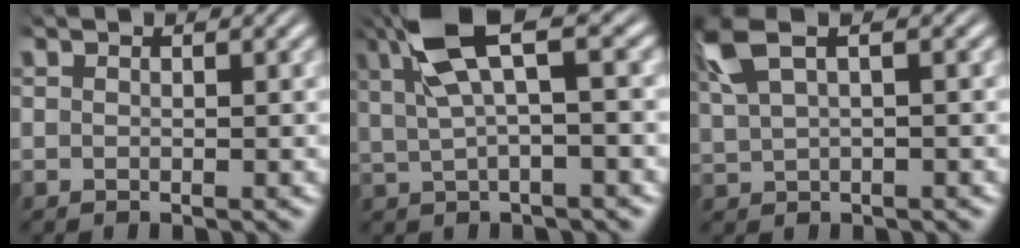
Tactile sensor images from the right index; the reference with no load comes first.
{"total": 7.3, "force": [2.8, 2.5, 6.2], "torque": [-0.106, 0.013, 0.044]}
{"total": 4.8, "force": [2.4, 2.2, 3.5], "torque": [-0.081, 0.013, 0.048]}